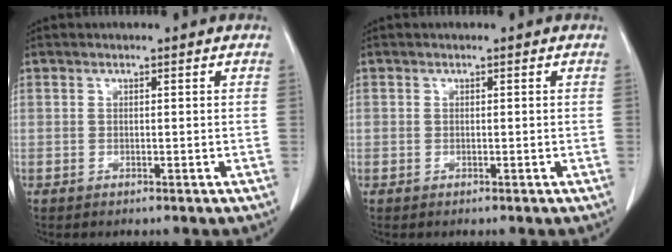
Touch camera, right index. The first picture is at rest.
{"total": 0.0}